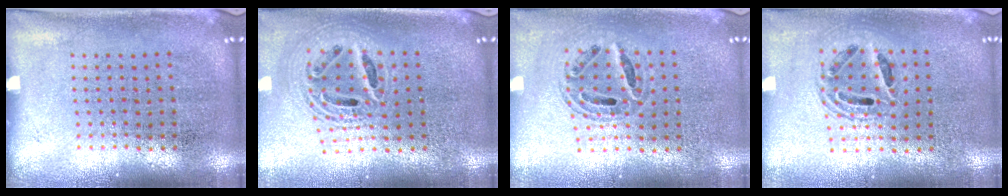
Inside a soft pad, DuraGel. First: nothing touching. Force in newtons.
{"total": 2.2, "press": 1.6, "slide": 1.5}
{"total": 0.7, "press": 0.7, "slide": 0.2}
{"total": 1.4, "press": 1.2, "slide": 0.6}